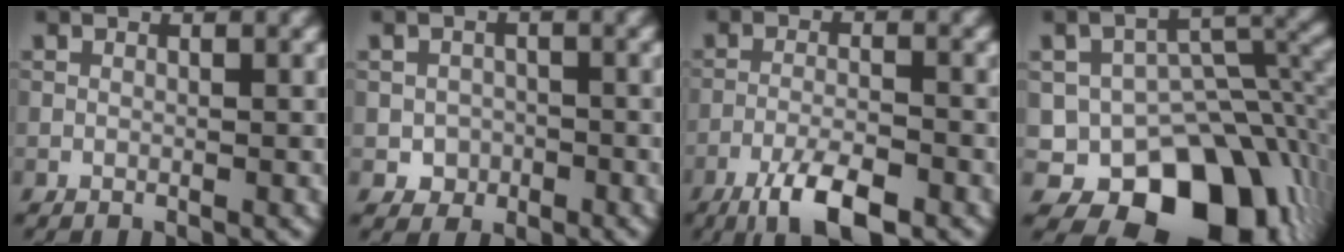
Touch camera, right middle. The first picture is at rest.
{"total": 1.9, "force": [-0.6, 1.7, 0.5], "torque": [0.000, -0.002, -0.014]}
{"total": 5.8, "force": [-3.9, 1.3, 4.0], "torque": [-0.076, -0.004, -0.073]}
{"total": 11.9, "force": [-5.9, 7.7, 6.9], "torque": [-0.084, -0.016, -0.085]}